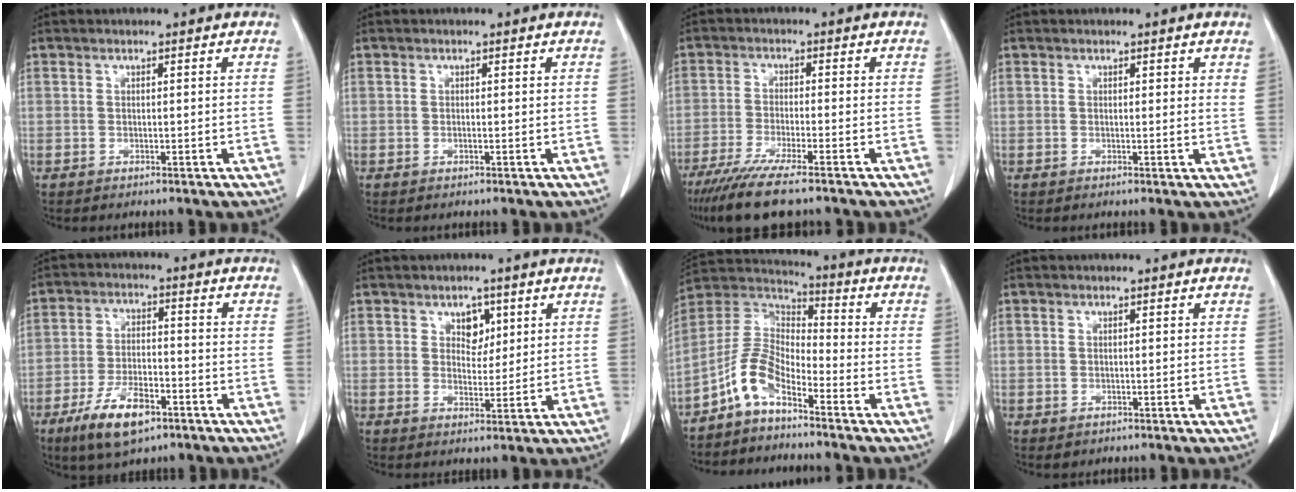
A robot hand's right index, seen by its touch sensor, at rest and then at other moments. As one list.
[{"total": 0.0}, {"total": 9.5, "force": [-7.4, 0.4, 5.9], "torque": [-0.097, -0.024, -0.124]}, {"total": 1.1, "force": [0.9, 0.3, 0.6], "torque": [-0.001, -0.002, 0.003]}, {"total": 9.8, "force": [-5.8, 3.7, 6.9], "torque": [-0.134, -0.006, -0.099]}, {"total": 3.5, "force": [1.7, 2.4, 2.0], "torque": [-0.022, 0.002, 0.029]}, {"total": 7.9, "force": [-5.1, 3.0, 5.3], "torque": [-0.125, 0.021, -0.109]}, {"total": 0.7, "force": [-0.2, 0.7, 0.1], "torque": [-0.002, 0.004, 0.001]}]